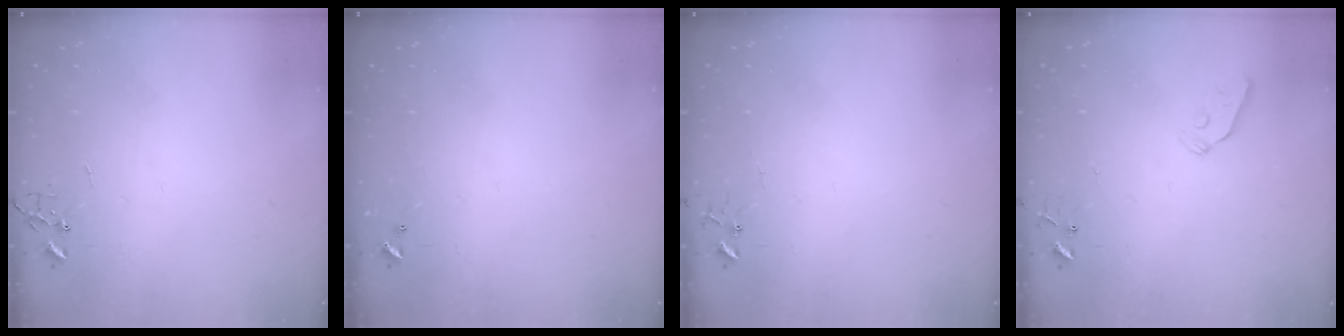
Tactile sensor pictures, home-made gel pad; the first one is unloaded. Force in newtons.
{"total": 0.0}
{"total": 5.6, "press": 5.6, "slide": 0.4}
{"total": 5.2, "press": 5.2, "slide": 0.6}